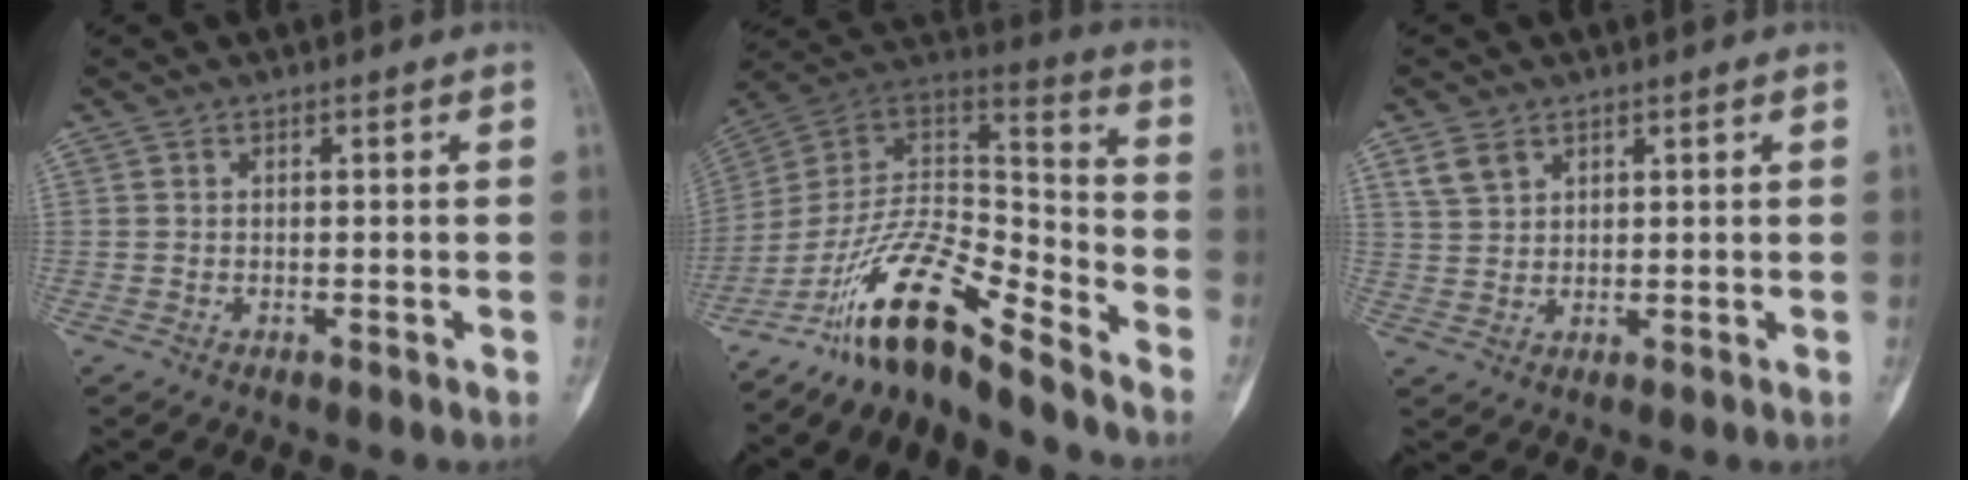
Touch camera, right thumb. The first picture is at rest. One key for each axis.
{"total": 16.9, "fx": -13.2, "fy": 4.1, "fz": 9.7, "tx": -0.162, "ty": 0.110, "tz": -0.243}
{"total": 3.9, "fx": 2.4, "fy": 2.6, "fz": 1.7, "tx": -0.027, "ty": -0.007, "tz": 0.055}